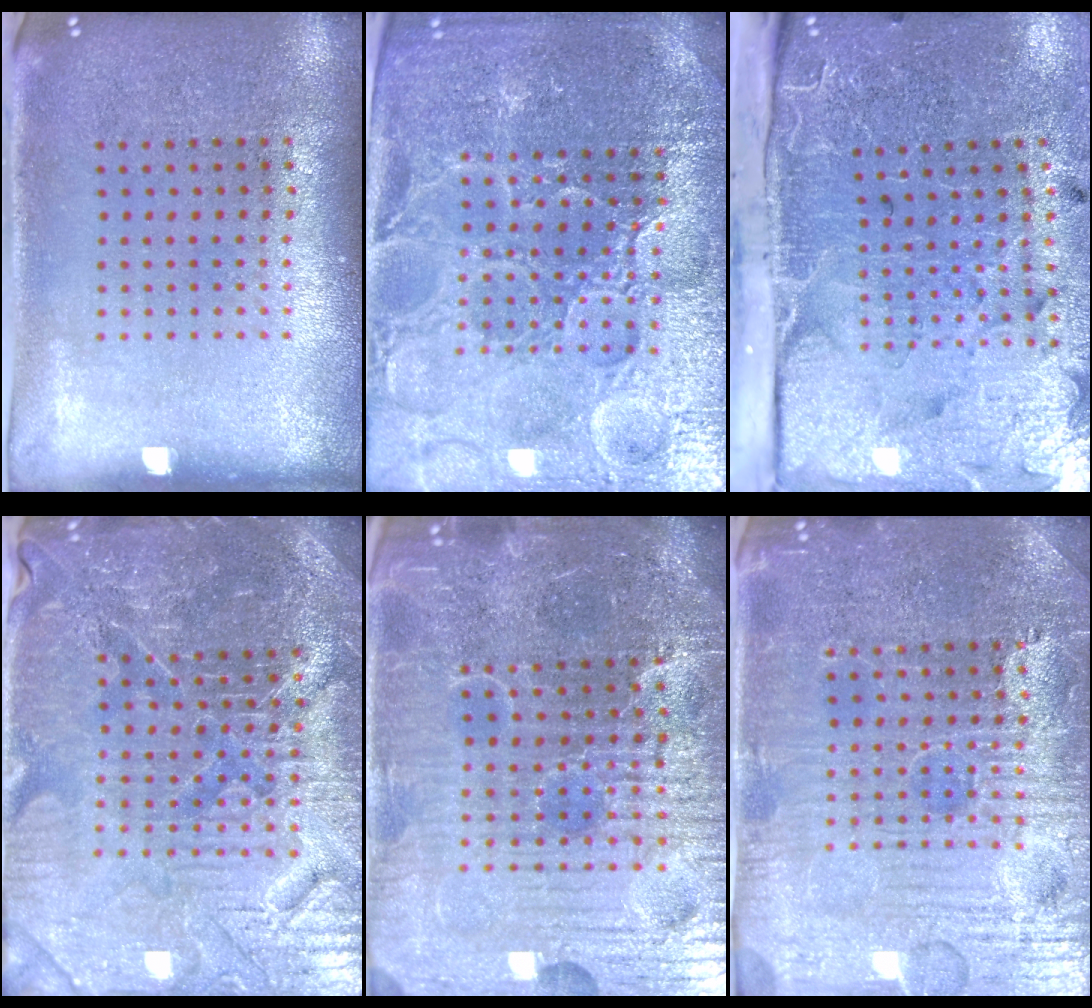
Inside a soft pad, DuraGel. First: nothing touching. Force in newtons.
{"total": 5.1, "press": 4.8, "slide": 1.8}
{"total": 5.0, "press": 4.0, "slide": 3.1}
{"total": 5.3, "press": 5.0, "slide": 1.8}
{"total": 6.8, "press": 6.1, "slide": 3.0}
{"total": 5.0, "press": 4.9, "slide": 1.1}